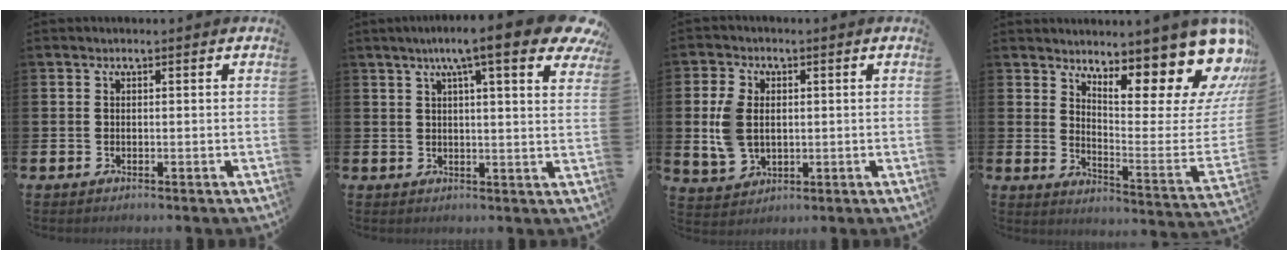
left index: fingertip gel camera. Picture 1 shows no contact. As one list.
[{"total": 8.4, "force": [6.4, 1.8, 5.2], "torque": [-0.083, -0.023, 0.103]}, {"total": 6.7, "force": [0.9, 4.8, 4.5], "torque": [-0.107, 0.014, 0.014]}, {"total": 12.7, "force": [10.0, 3.3, 7.0], "torque": [-0.100, -0.109, 0.163]}]